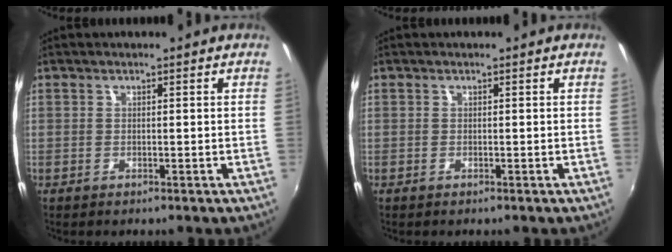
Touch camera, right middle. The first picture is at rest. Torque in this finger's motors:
{"motor_torque": [0.00, 0.00, 0.02, 0.00]}